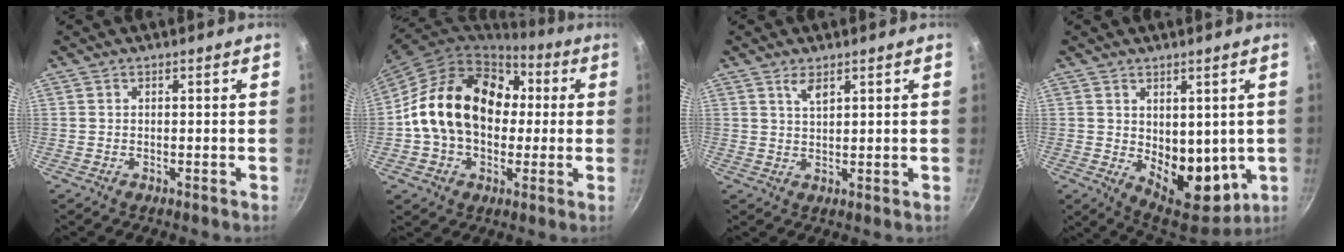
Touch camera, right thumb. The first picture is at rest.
{"total": 22.2, "force": [2.0, 16.4, 14.8], "torque": [-0.233, 0.043, 0.030]}
{"total": 3.0, "force": [1.8, 1.2, 2.1], "torque": [-0.035, -0.012, 0.036]}
{"total": 12.3, "force": [0.3, 8.1, 9.2], "torque": [-0.091, -0.038, 0.025]}